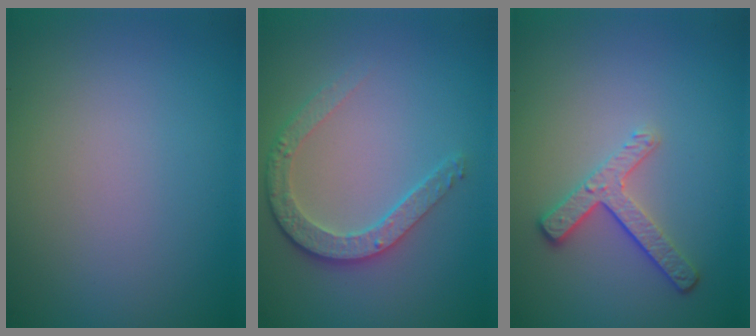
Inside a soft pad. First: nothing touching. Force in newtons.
{"total": 3.6, "press": 2.9, "slide": 2.2}
{"total": 2.7, "press": 2.3, "slide": 1.5}